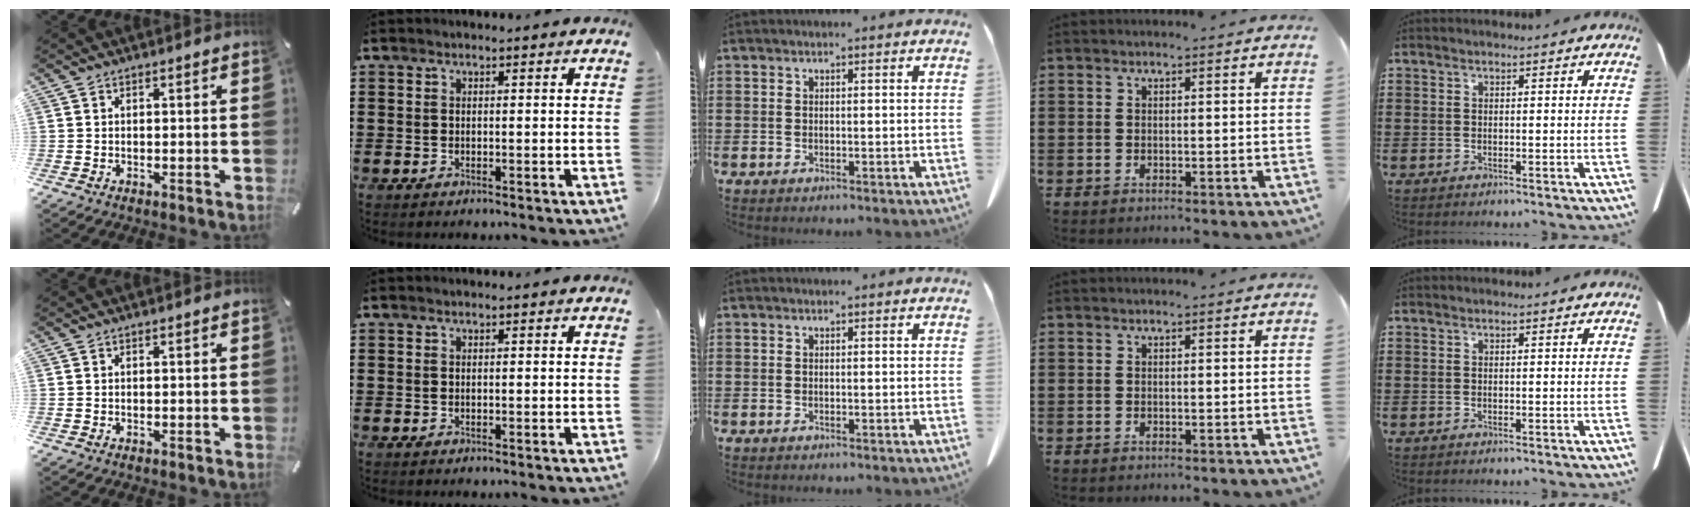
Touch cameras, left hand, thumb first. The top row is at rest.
{}